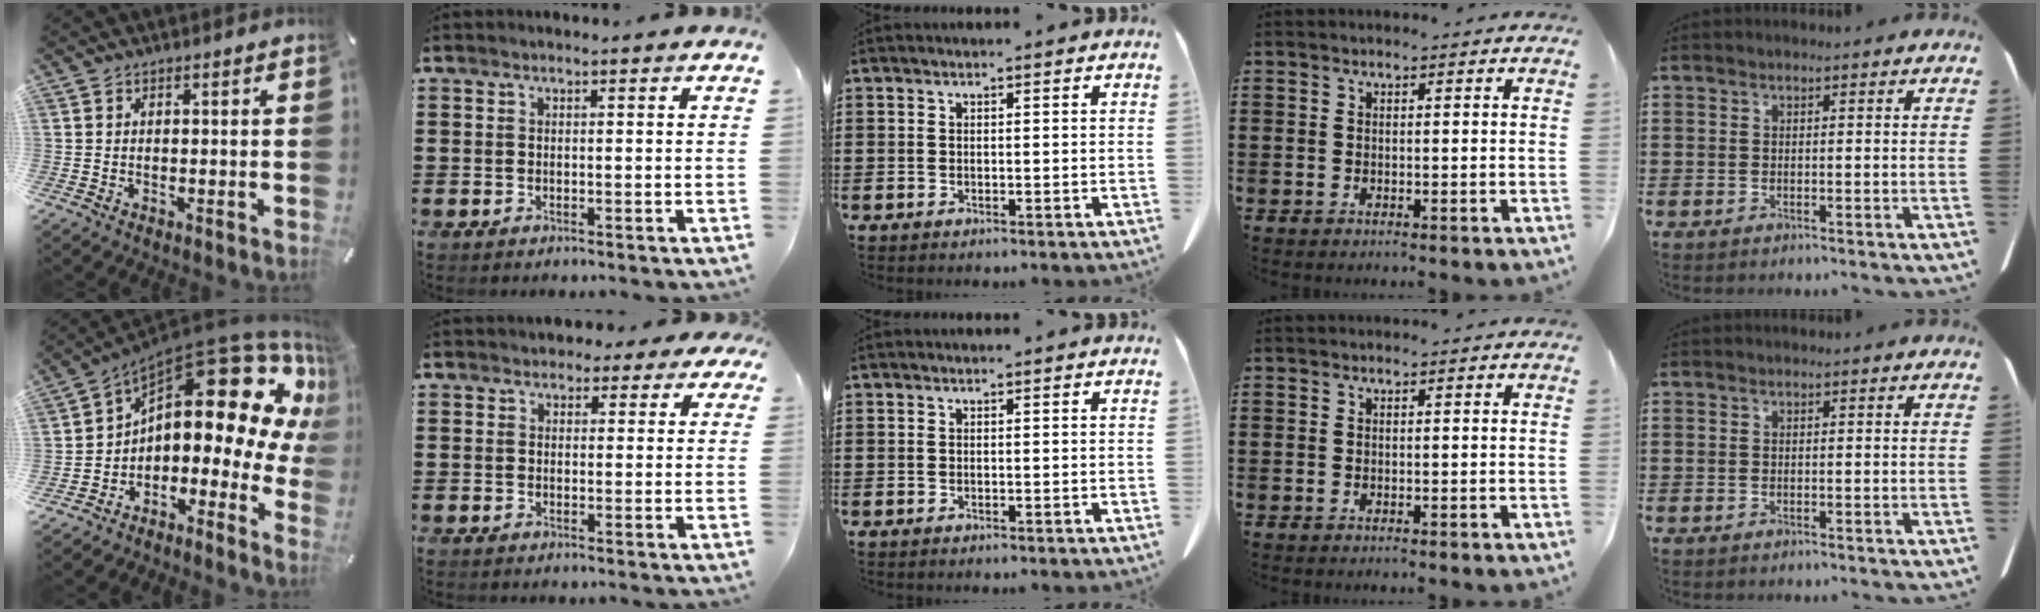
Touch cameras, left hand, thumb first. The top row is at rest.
{"thumb": {"total": 18.4, "force": [9.0, 8.4, 13.6], "torque": [-0.182, -0.081, 0.144]}, "index": {"total": 2.3, "force": [1.6, 1.5, 0.4], "torque": [-0.009, 0.006, 0.028]}}